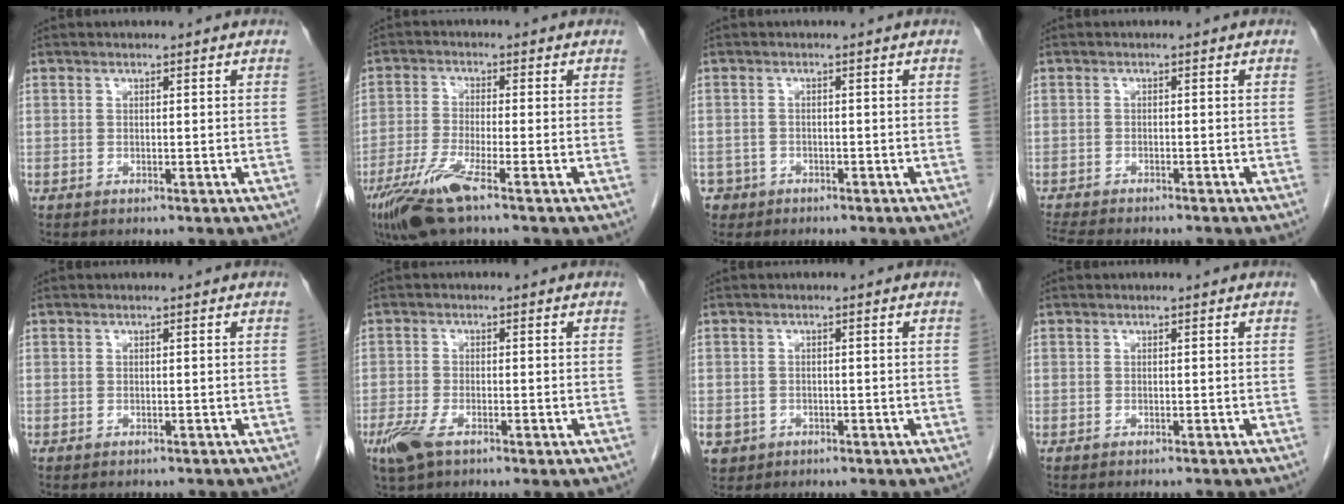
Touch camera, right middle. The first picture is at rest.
{"total": 7.6, "force": [-4.7, 0.2, 5.9], "torque": [-0.126, -0.021, -0.092]}
{"total": 3.0, "force": [-1.9, 2.3, -0.2], "torque": [0.002, 0.008, -0.035]}
{"total": 9.5, "force": [-8.3, 2.1, 4.1], "torque": [-0.074, -0.009, -0.120]}
{"total": 3.3, "force": [-3.0, 1.0, 1.1], "torque": [-0.018, -0.003, -0.033]}
{"total": 5.2, "force": [-3.1, 1.8, 3.8], "torque": [-0.081, -0.012, -0.055]}
{"total": 4.9, "force": [-2.4, 4.1, 1.1], "torque": [-0.025, 0.003, -0.034]}
{"total": 3.4, "force": [-3.1, 0.1, 1.3], "torque": [-0.017, -0.004, -0.037]}